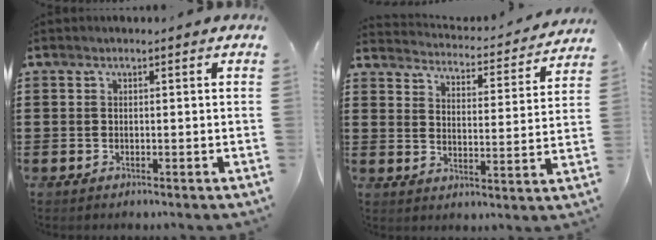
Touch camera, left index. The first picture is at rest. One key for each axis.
{"total": 3.3, "fx": 3.3, "fy": -0.1, "fz": 0.2, "tx": -0.028, "ty": -0.033, "tz": 0.050}